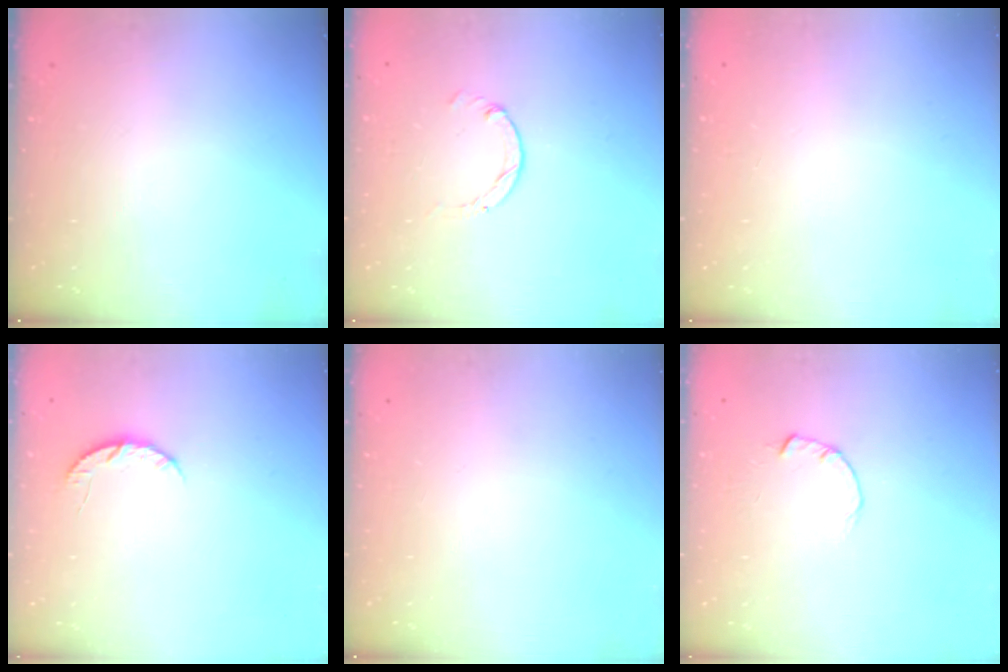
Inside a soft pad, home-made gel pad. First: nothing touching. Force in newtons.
{"total": 0.0}
{"total": 2.4, "press": 2.4, "slide": 0.2}
{"total": 5.0, "press": 4.9, "slide": 0.6}
{"total": 0.0}
{"total": 1.8, "press": 1.7, "slide": 0.3}